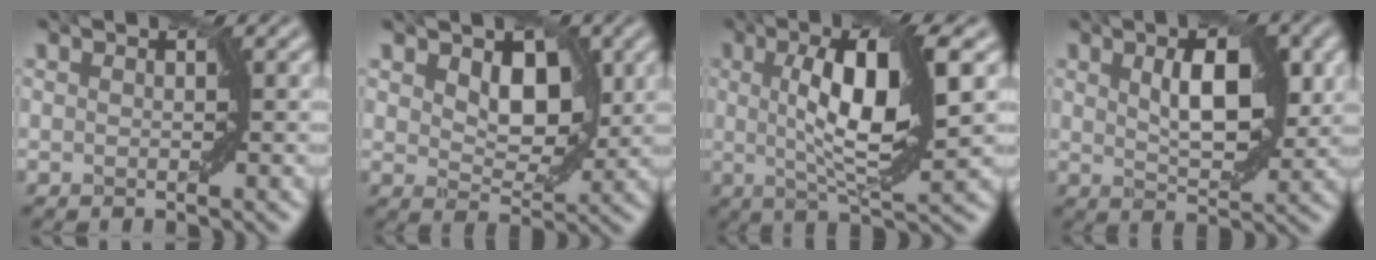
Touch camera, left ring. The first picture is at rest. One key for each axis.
{"total": 4.7, "fx": 1.5, "fy": 2.9, "fz": 3.3, "tx": -0.062, "ty": -0.008, "tz": 0.024}
{"total": 8.6, "fx": 1.4, "fy": 2.2, "fz": 8.2, "tx": -0.131, "ty": -0.001, "tz": 0.026}
{"total": 5.9, "fx": 1.5, "fy": 2.5, "fz": 5.1, "tx": -0.083, "ty": 0.003, "tz": 0.028}